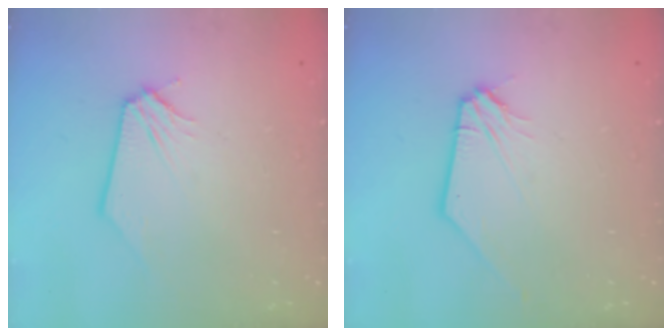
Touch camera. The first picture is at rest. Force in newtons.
{"total": 1.9, "press": 1.9, "slide": 0.3}